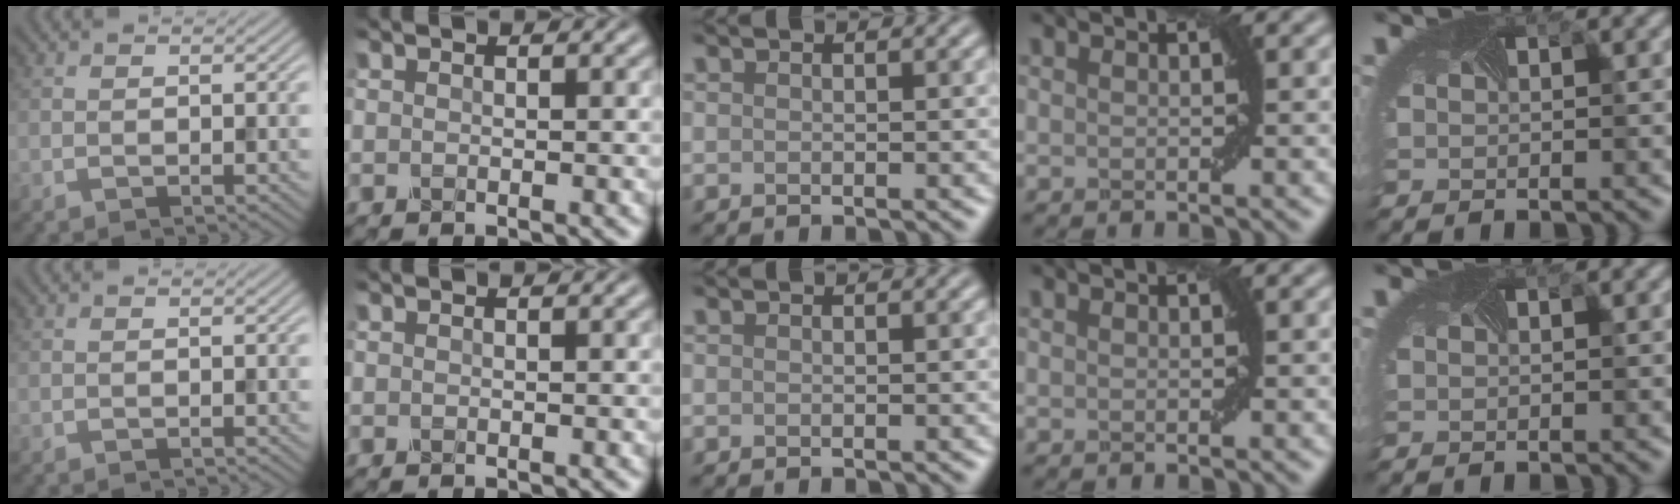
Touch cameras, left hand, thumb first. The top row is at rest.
{}